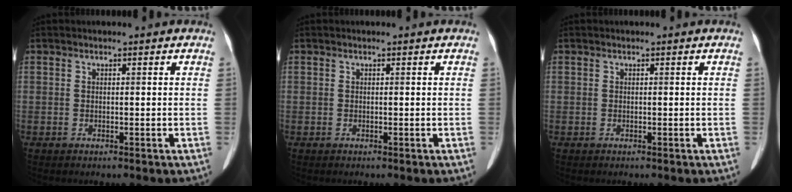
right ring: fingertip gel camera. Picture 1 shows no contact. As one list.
[{"total": 0.0}, {"total": 0.0}]